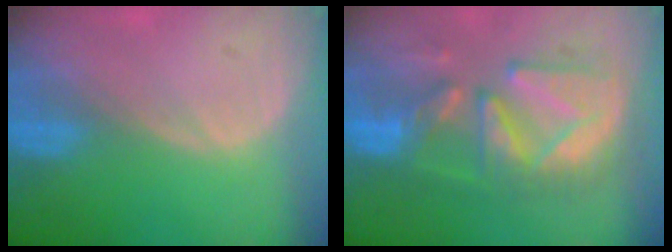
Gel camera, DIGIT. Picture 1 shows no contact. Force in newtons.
{"total": 11.1, "press": 10.7, "slide": 3.1}